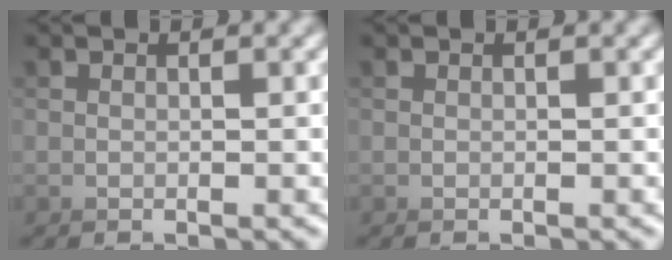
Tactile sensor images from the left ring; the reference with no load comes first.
{"total": 0.0}